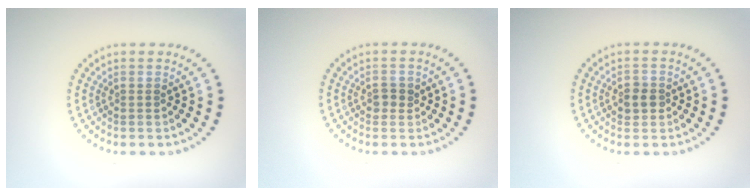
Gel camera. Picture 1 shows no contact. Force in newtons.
{"total": 1.3, "press": 1.3, "slide": 0.4}
{"total": 1.8, "press": 1.7, "slide": 0.5}